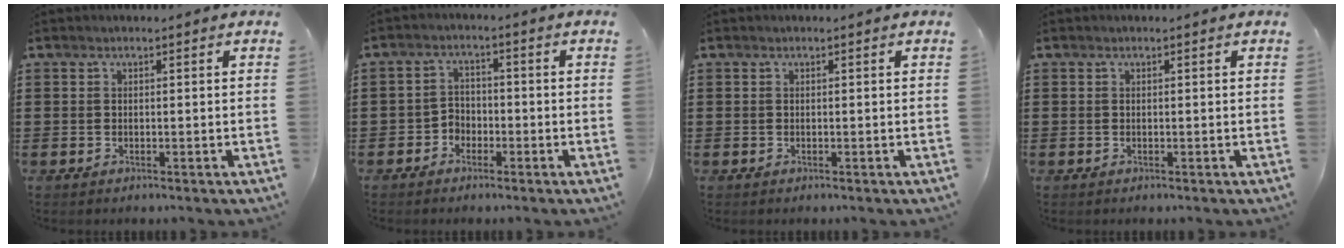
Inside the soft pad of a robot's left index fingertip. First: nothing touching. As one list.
[{"total": 2.8, "force": [-2.0, 1.9, 0.4], "torque": [-0.017, 0.007, -0.047]}, {"total": 0.0}, {"total": 0.0}]